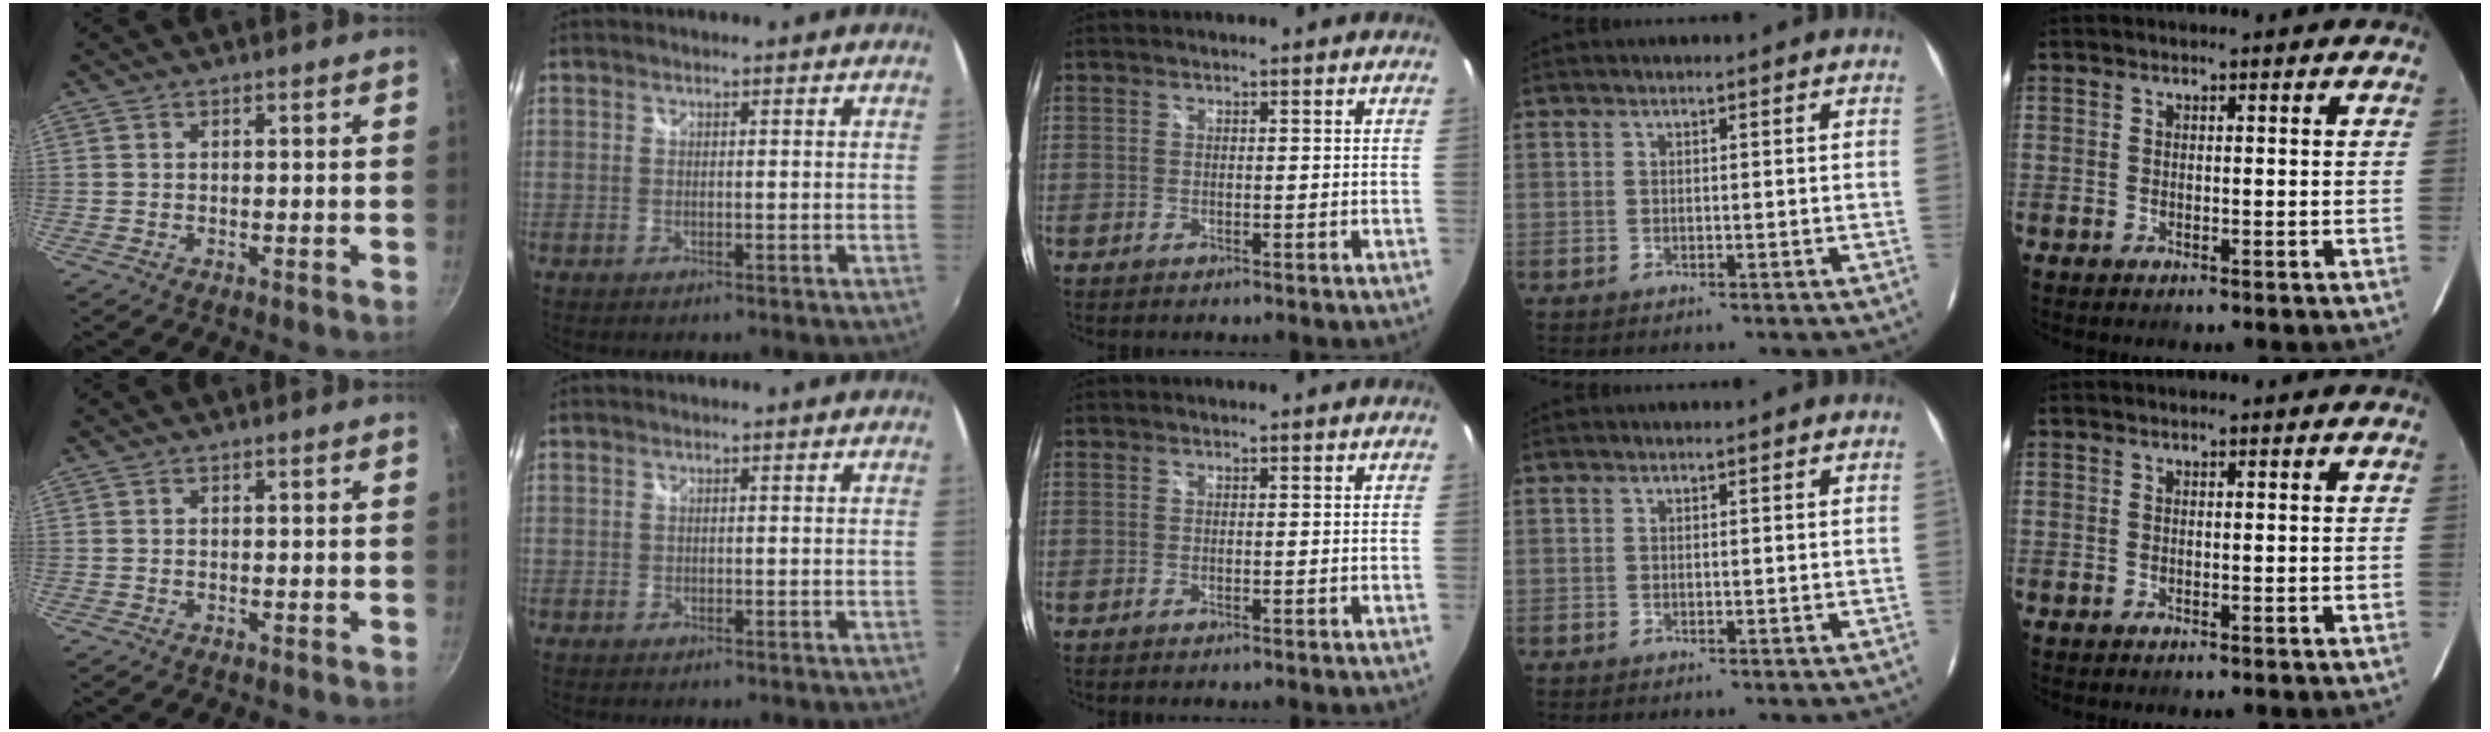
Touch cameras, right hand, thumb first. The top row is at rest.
{}